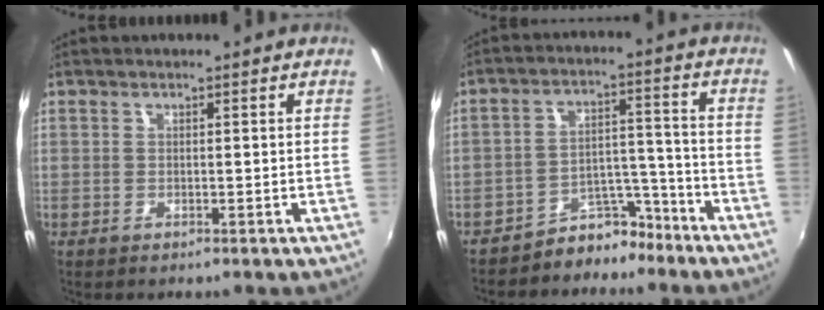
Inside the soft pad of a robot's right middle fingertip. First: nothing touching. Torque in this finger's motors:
{"motor_torque": [0.21, -0.37, -0.03, 0.00]}